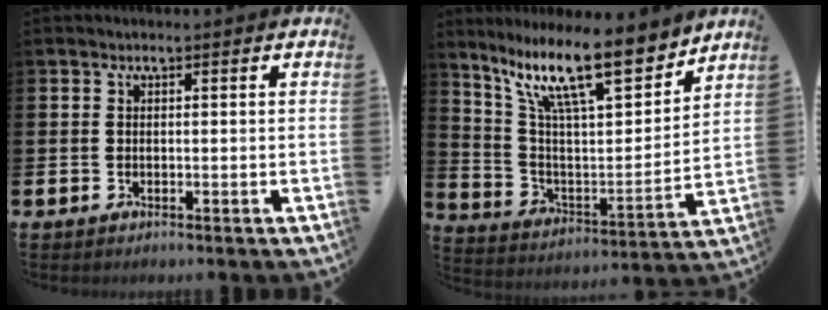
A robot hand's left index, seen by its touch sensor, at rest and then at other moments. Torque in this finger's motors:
{"motor_torque": [0.69, -1.39, 1.05, 0.21]}